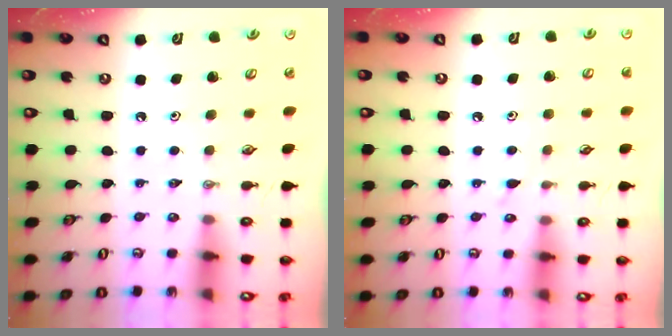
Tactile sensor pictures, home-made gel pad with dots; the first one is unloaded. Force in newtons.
{"total": 6.5, "press": 6.5, "slide": 0.6}